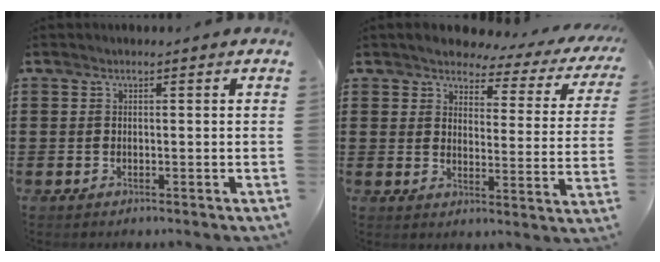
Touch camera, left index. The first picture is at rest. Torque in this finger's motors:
{"motor_torque": [2.14, 0.00, 0.27, 0.00]}